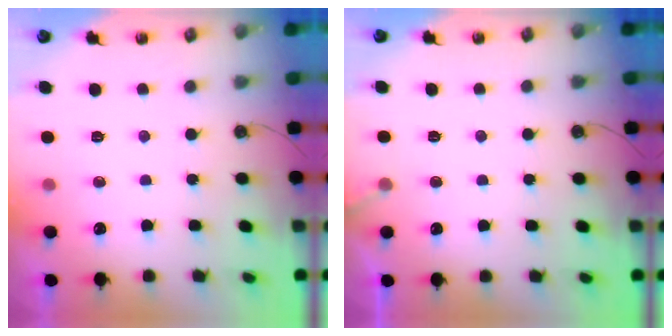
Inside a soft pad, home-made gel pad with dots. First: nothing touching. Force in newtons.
{"total": 2.5, "press": 2.5, "slide": 0.2}